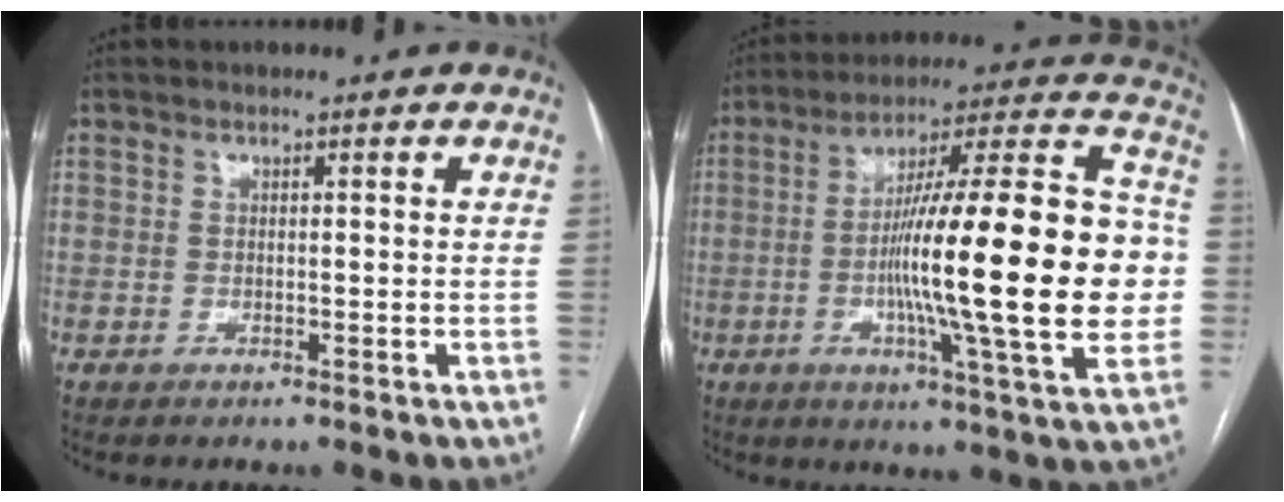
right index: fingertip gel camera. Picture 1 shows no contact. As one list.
[{"total": 27.1, "force": [-2.8, 2.1, 26.8], "torque": [-0.363, 0.015, -0.053]}]